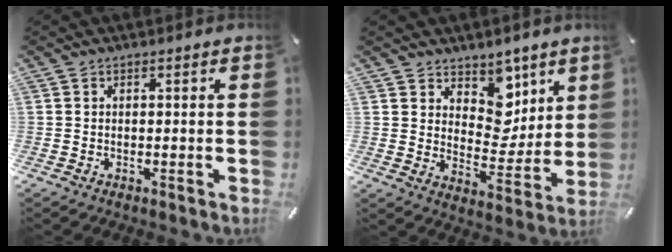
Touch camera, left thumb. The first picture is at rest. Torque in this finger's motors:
{"motor_torque": [0.30, 0.21, 0.14, -0.26, 0.01]}